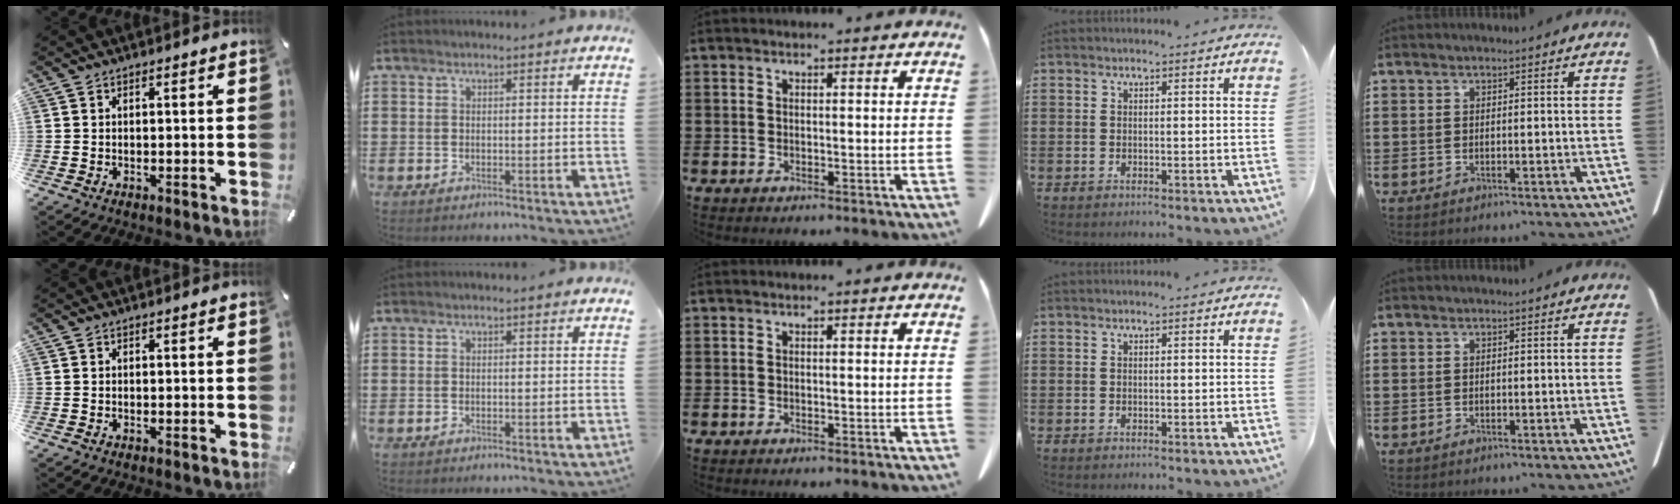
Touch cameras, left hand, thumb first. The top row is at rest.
{}